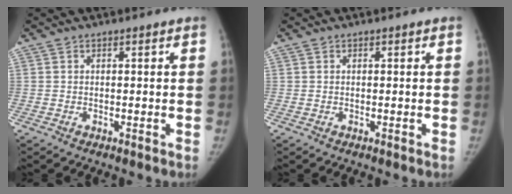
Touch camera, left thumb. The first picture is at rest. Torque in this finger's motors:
{"motor_torque": [0.02, 0.02, 0.11, -0.12, 0.01]}